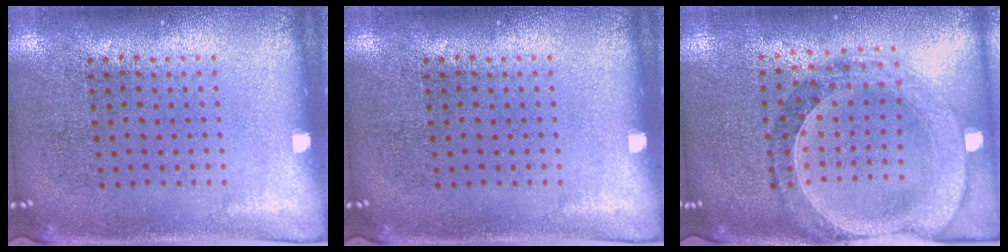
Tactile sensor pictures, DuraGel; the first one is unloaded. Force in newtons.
{"total": 0.0}
{"total": 1.5, "press": 1.4, "slide": 0.4}